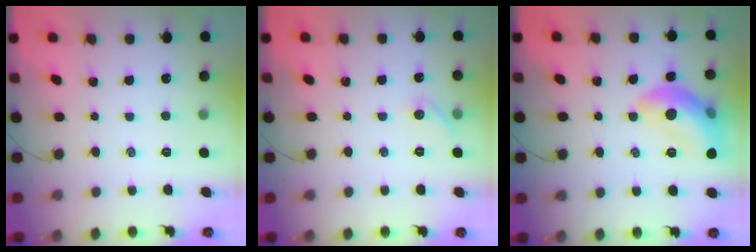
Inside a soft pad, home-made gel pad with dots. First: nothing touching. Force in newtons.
{"total": 4.9, "press": 4.7, "slide": 1.3}
{"total": 13.9, "press": 13.8, "slide": 1.0}